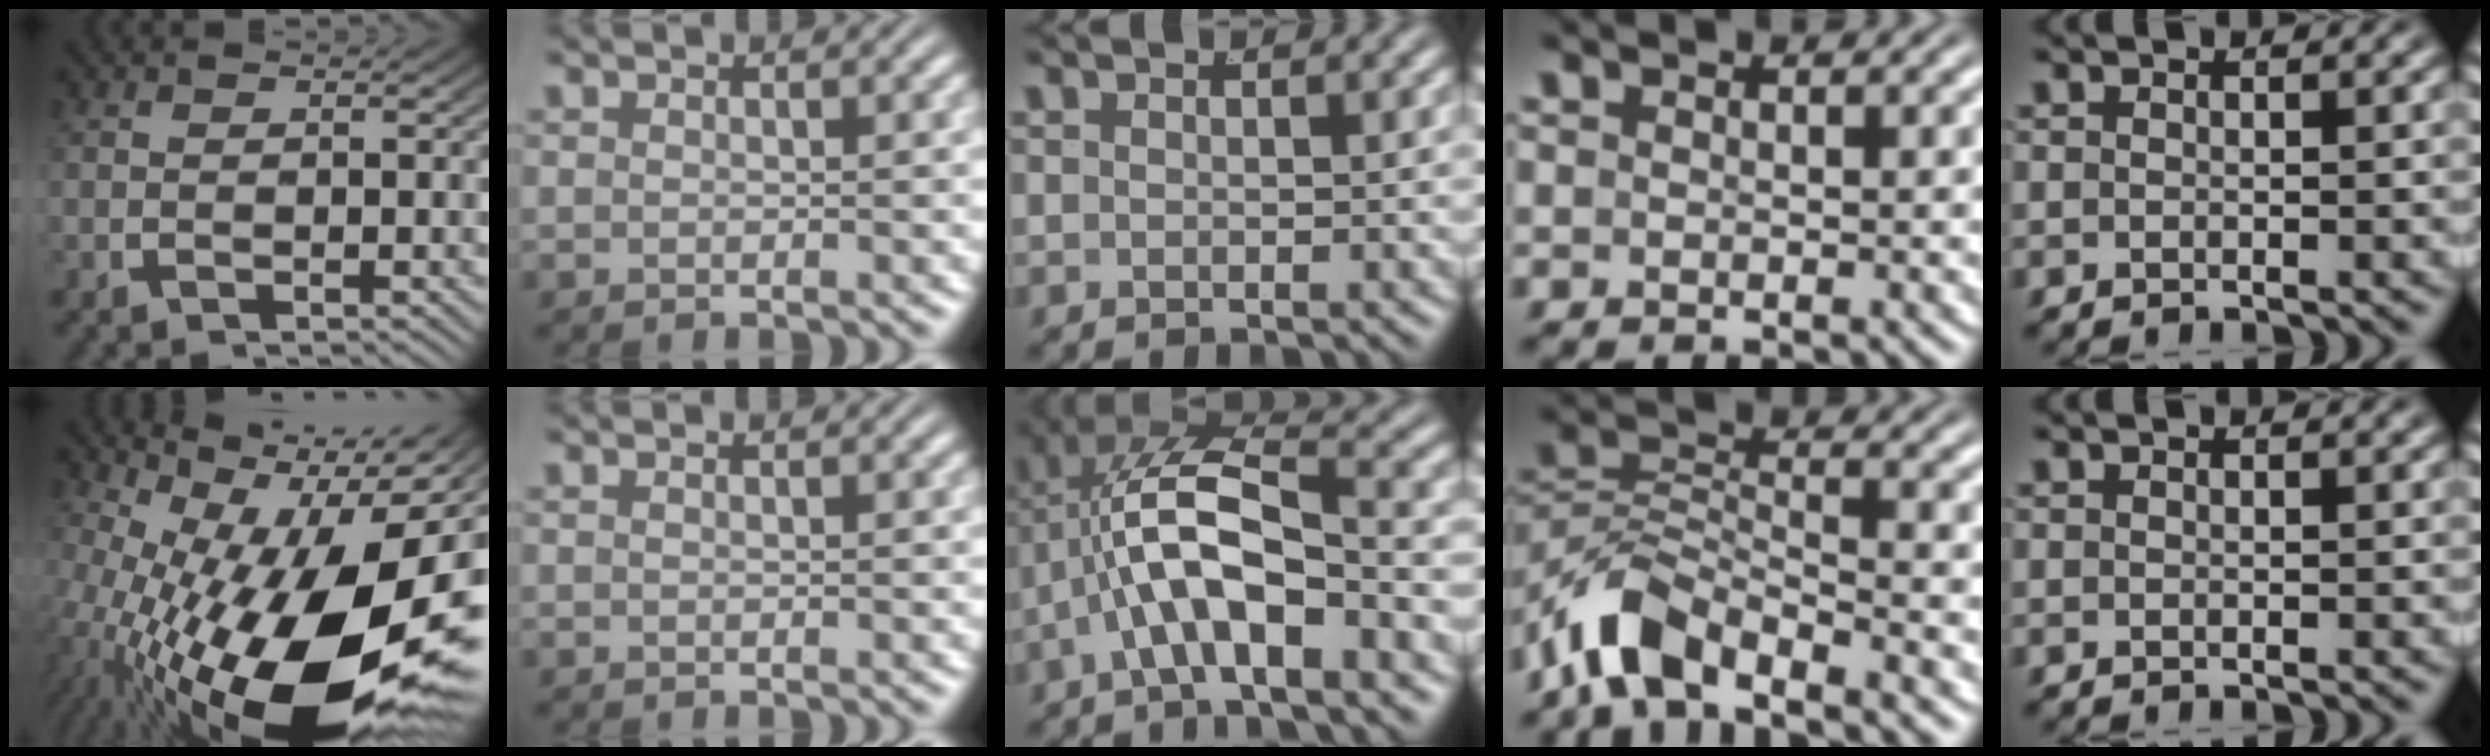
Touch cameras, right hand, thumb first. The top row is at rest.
{"thumb": {"total": 21.5, "force": [-3.7, 11.8, 17.6], "torque": [-0.313, -0.074, -0.012]}, "middle": {"total": 8.1, "force": [-0.6, 4.7, 6.7], "torque": [-0.133, -0.018, -0.005]}, "ring": {"total": 5.3, "force": [-3.5, 2.6, 3.1], "torque": [-0.075, -0.021, -0.053]}}